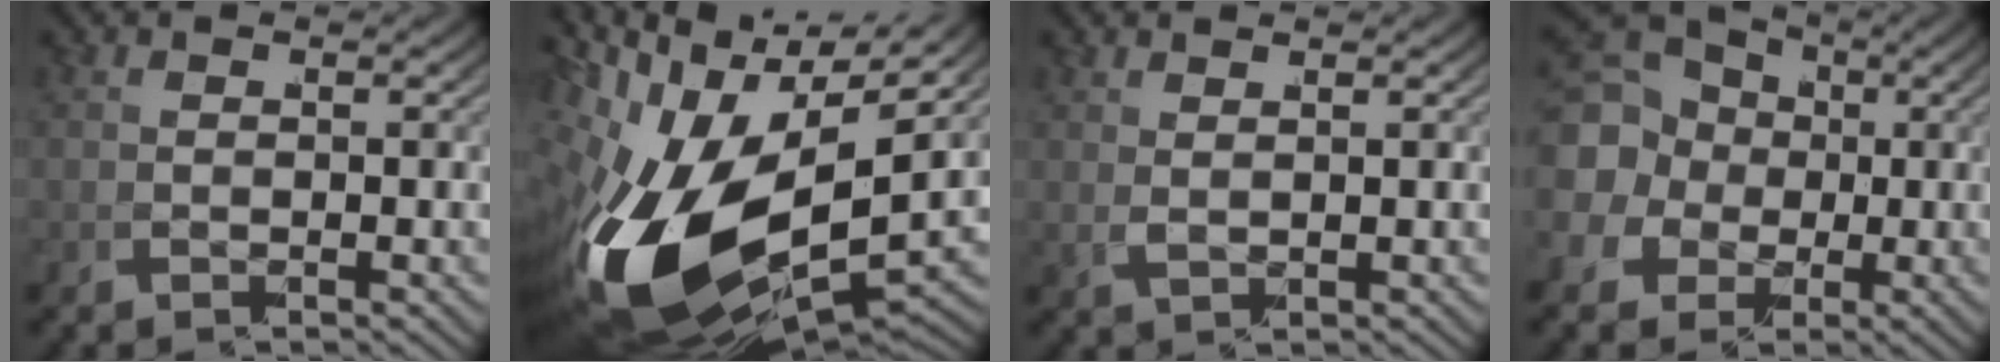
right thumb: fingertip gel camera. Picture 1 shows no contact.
{"total": 16.8, "force": [-2.4, 9.6, 13.6], "torque": [-0.277, -0.054, -0.010]}
{"total": 1.4, "force": [1.3, 0.0, 0.7], "torque": [-0.020, 0.000, 0.034]}
{"total": 9.4, "force": [1.5, 8.1, 4.6], "torque": [-0.102, -0.022, 0.034]}